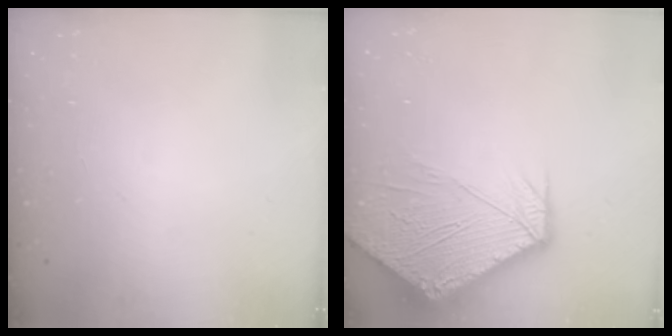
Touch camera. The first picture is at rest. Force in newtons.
{"total": 17.6, "press": 17.4, "slide": 2.3}